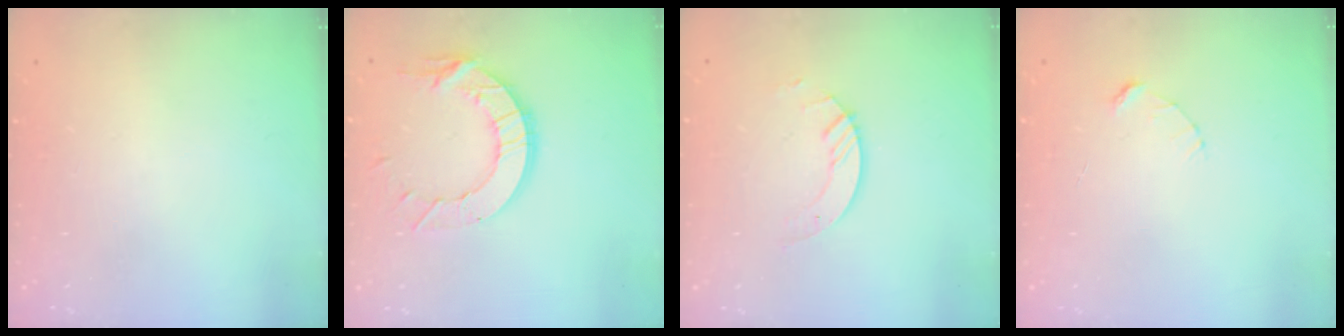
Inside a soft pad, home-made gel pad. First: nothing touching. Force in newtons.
{"total": 12.2, "press": 12.2, "slide": 0.7}
{"total": 3.1, "press": 3.0, "slide": 0.3}
{"total": 2.7, "press": 2.7, "slide": 0.3}